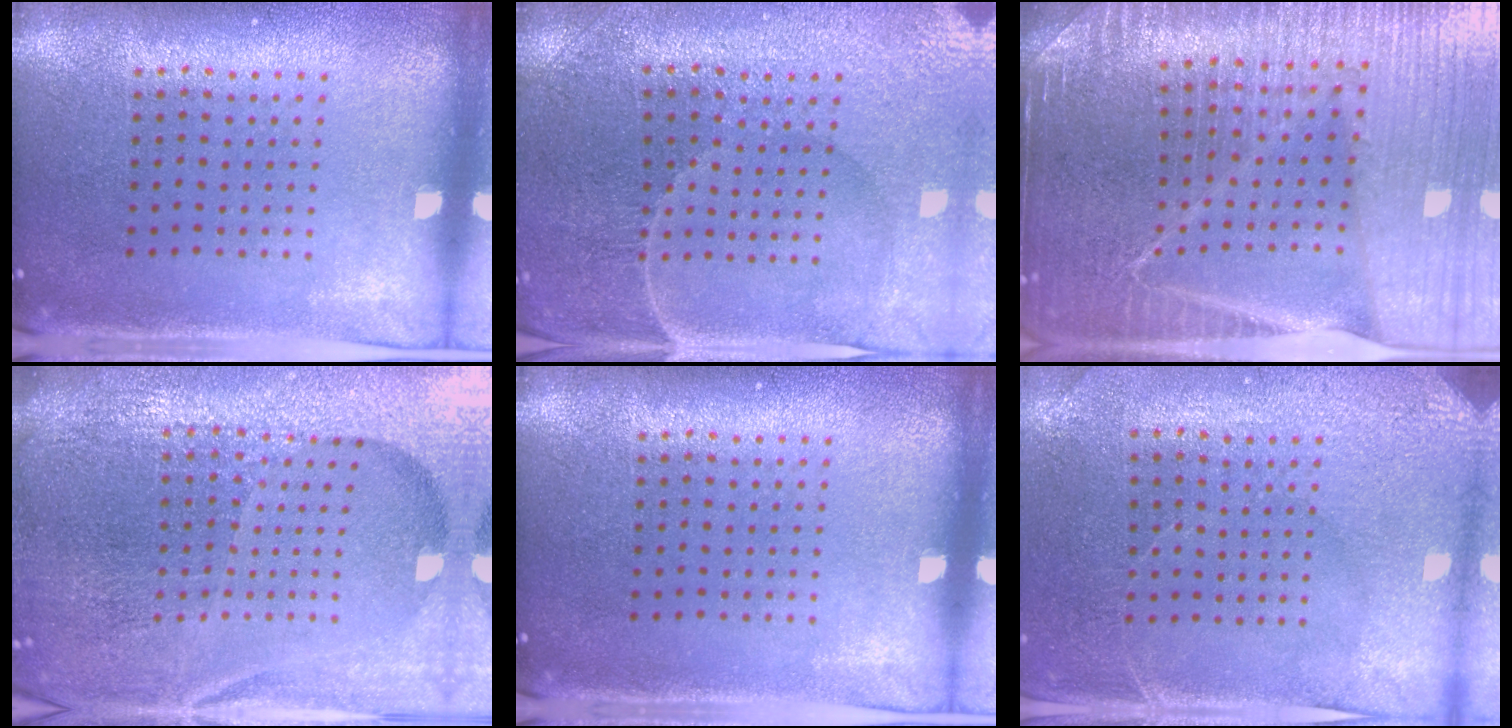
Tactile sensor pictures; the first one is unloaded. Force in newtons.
{"total": 1.5, "press": 1.5, "slide": 0.1}
{"total": 5.0, "press": 4.6, "slide": 1.9}
{"total": 6.9, "press": 5.9, "slide": 3.6}
{"total": 0.0}
{"total": 2.9, "press": 2.8, "slide": 0.7}